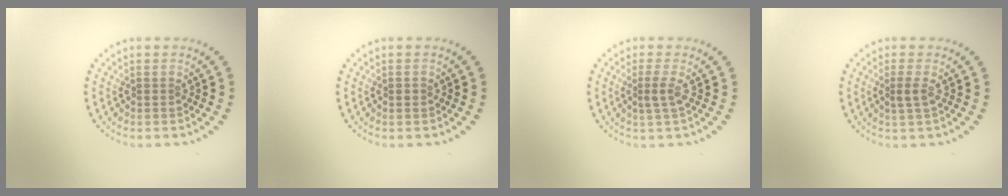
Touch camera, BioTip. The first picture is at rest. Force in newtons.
{"total": 0.6, "press": 0.6, "slide": 0.1}
{"total": 1.7, "press": 1.2, "slide": 1.2}
{"total": 1.3, "press": 1.1, "slide": 0.7}